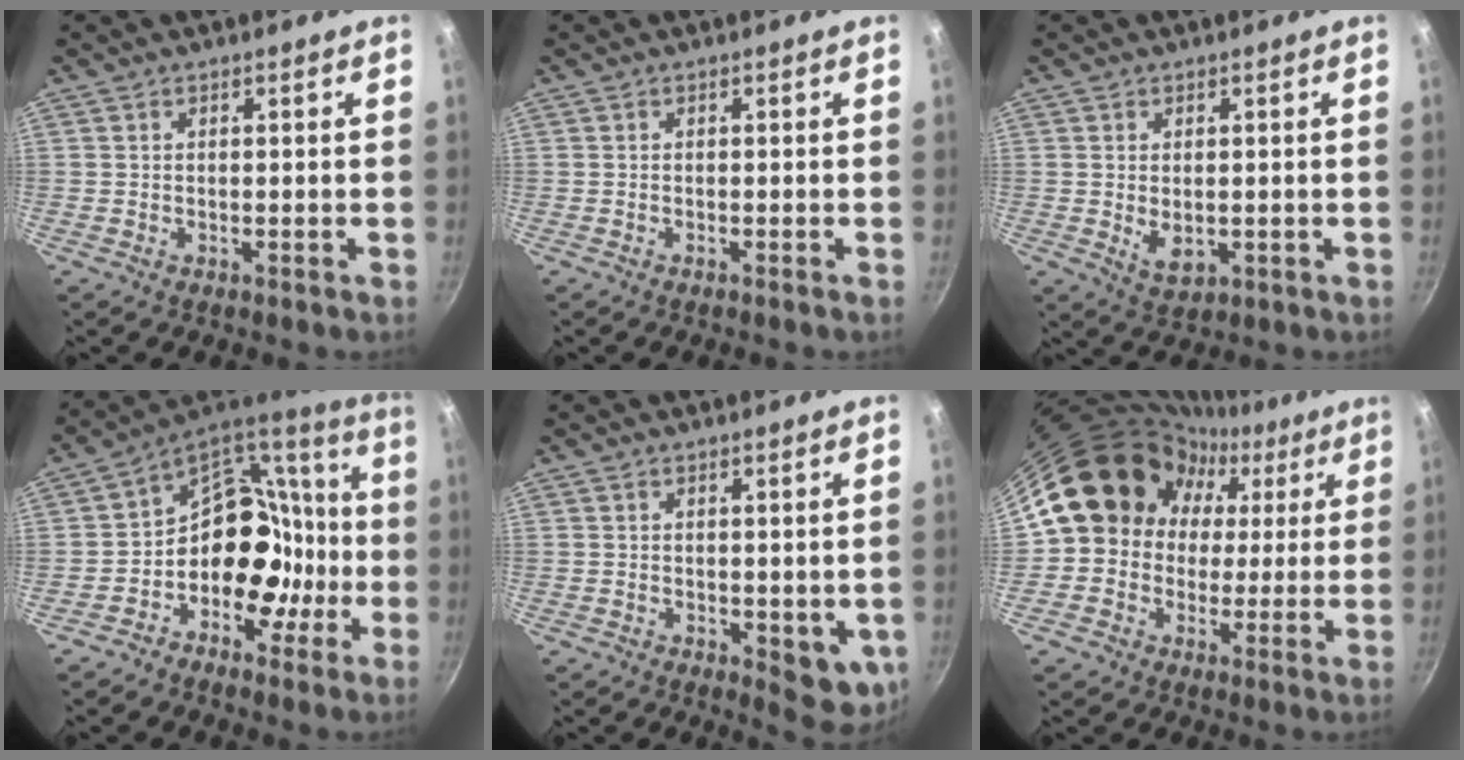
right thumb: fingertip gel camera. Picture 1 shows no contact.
{"total": 0.0}
{"total": 4.4, "force": [-0.3, 2.7, 3.4], "torque": [-0.056, -0.012, 0.004]}
{"total": 17.2, "force": [-4.5, 13.7, 9.3], "torque": [-0.073, 0.082, -0.077]}
{"total": 6.9, "force": [0.4, 3.6, 5.9], "torque": [-0.053, -0.005, 0.017]}
{"total": 17.2, "force": [3.1, 15.1, 7.6], "torque": [-0.092, 0.041, 0.043]}